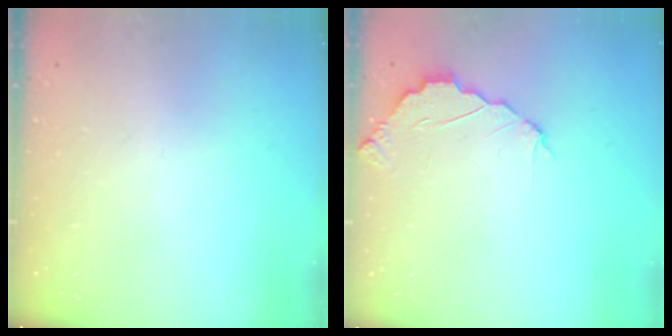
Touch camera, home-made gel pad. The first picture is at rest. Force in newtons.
{"total": 2.4, "press": 2.4, "slide": 0.2}